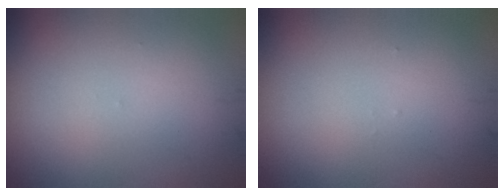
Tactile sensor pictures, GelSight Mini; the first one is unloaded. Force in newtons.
{"total": 0.0}